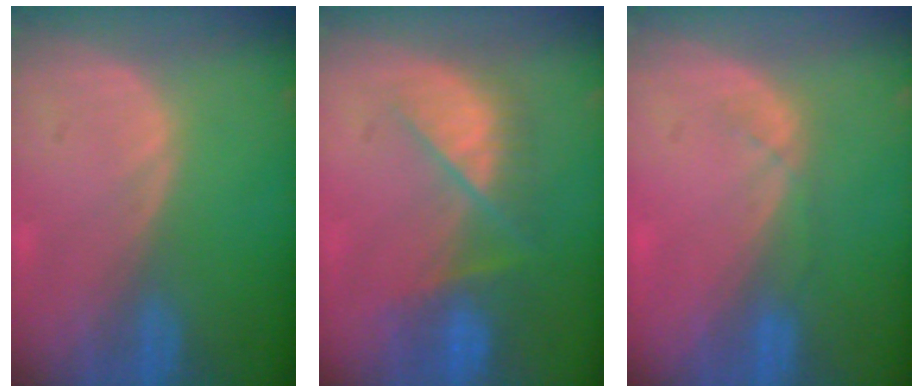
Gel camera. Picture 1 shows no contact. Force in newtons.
{"total": 7.8, "press": 7.2, "slide": 2.8}
{"total": 2.1, "press": 1.9, "slide": 0.9}